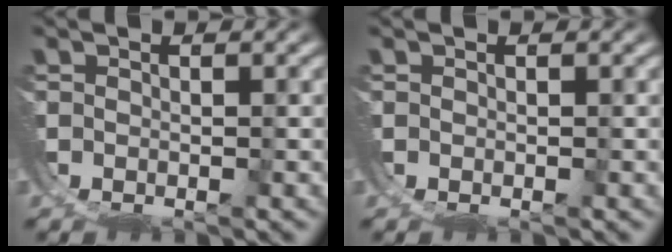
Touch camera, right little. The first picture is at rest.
{"total": 0.0}